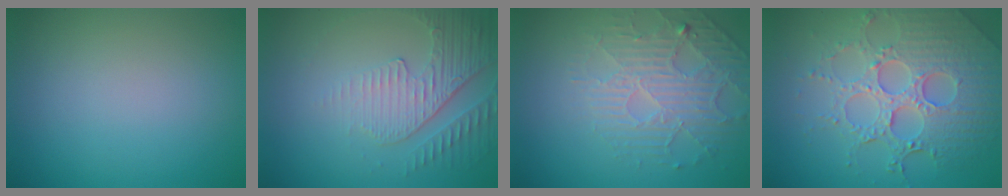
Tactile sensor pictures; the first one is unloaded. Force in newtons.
{"total": 4.9, "press": 3.3, "slide": 3.6}
{"total": 4.7, "press": 3.4, "slide": 3.2}
{"total": 7.4, "press": 5.5, "slide": 4.9}